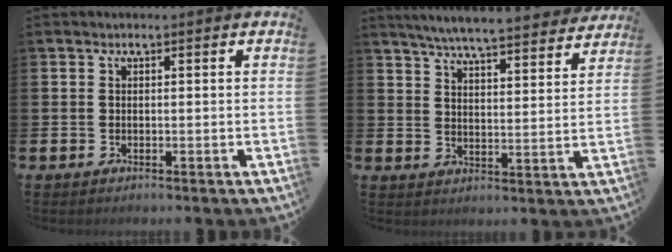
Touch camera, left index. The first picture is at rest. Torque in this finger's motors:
{"motor_torque": [0.92, -1.22, 0.76, 0.21]}